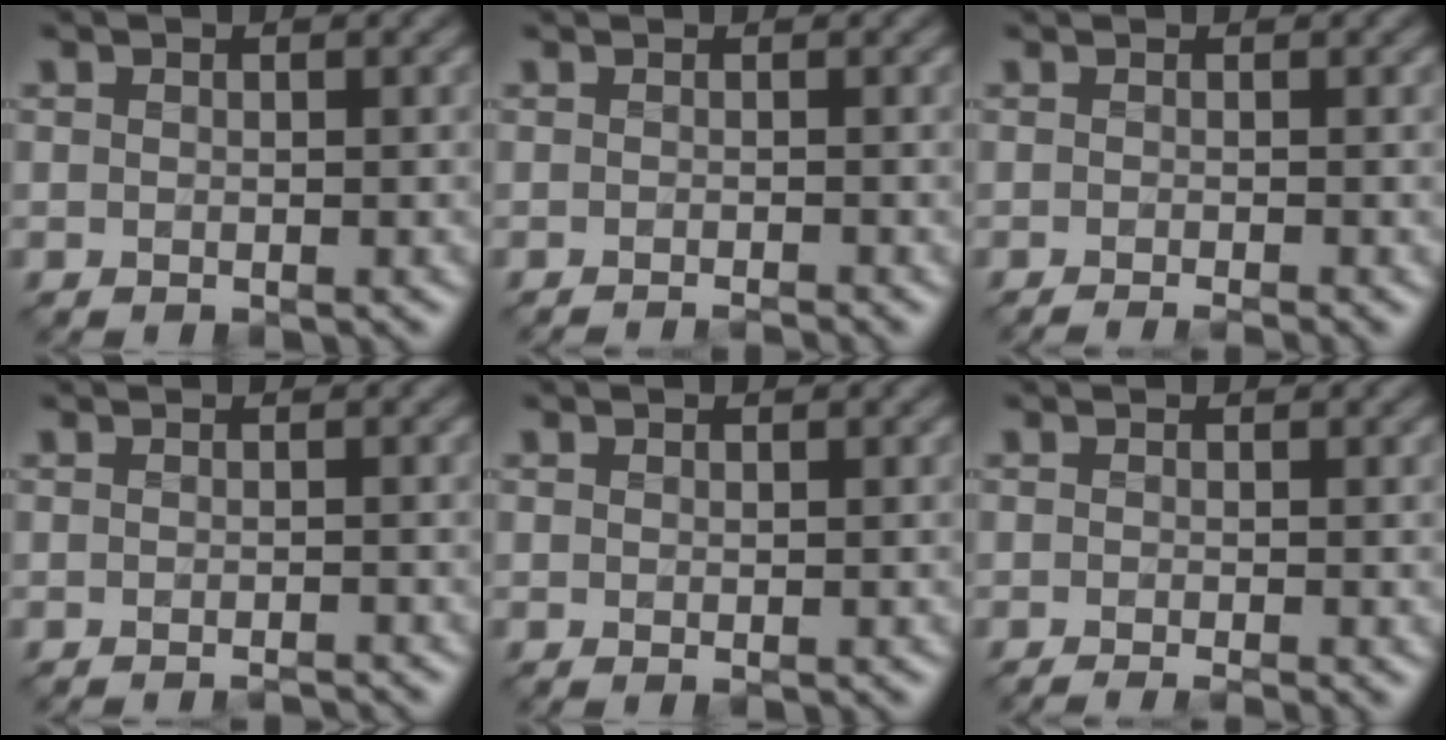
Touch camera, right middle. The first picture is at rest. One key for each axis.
{"total": 1.8, "fx": -1.1, "fy": 0.5, "fz": 1.3, "tx": 0.001, "ty": -0.008, "tz": -0.021}
{"total": 2.7, "fx": -1.3, "fy": 0.9, "fz": 2.2, "tx": -0.005, "ty": -0.008, "tz": -0.022}
{"total": 1.6, "fx": -0.9, "fy": 0.5, "fz": 1.2, "tx": 0.002, "ty": -0.007, "tz": -0.019}
{"total": 0.6, "fx": 0.5, "fy": 0.1, "fz": 0.3, "tx": -0.006, "ty": -0.002, "tz": 0.006}
{"total": 2.8, "fx": -0.9, "fy": 0.8, "fz": 2.5, "tx": -0.016, "ty": -0.009, "tz": -0.021}